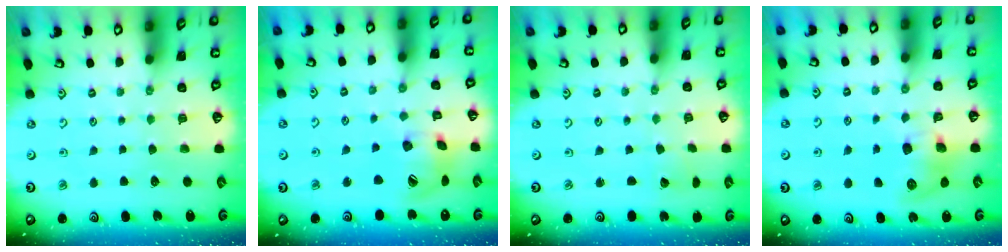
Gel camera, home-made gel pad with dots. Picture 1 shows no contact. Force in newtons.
{"total": 14.9, "press": 14.7, "slide": 2.5}
{"total": 1.4, "press": 1.4, "slide": 0.0}
{"total": 8.4, "press": 8.4, "slide": 1.0}